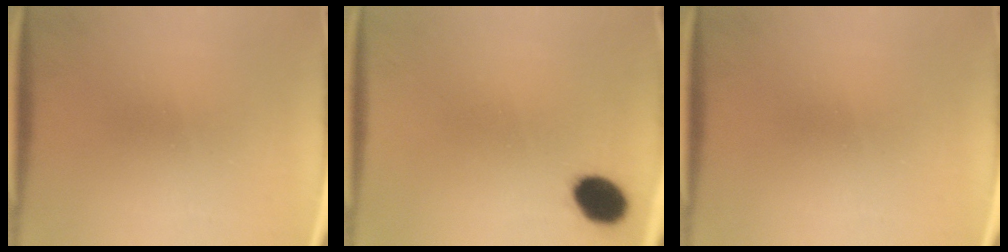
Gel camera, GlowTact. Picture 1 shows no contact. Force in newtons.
{"total": 7.2}
{"total": 0.0}